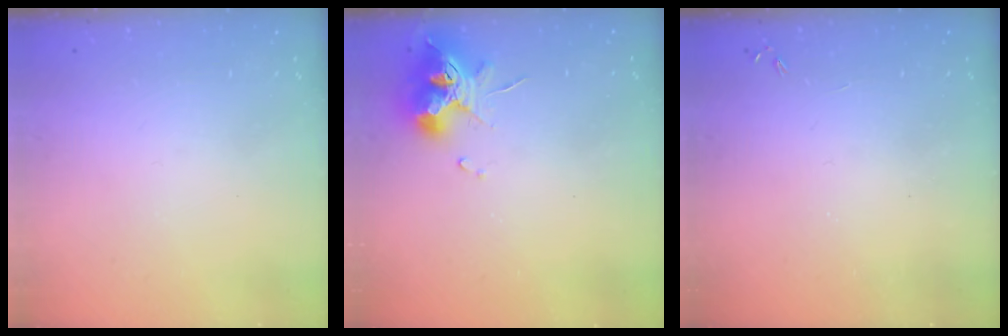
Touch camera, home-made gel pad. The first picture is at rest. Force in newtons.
{"total": 11.2, "press": 11.1, "slide": 0.6}
{"total": 0.0}